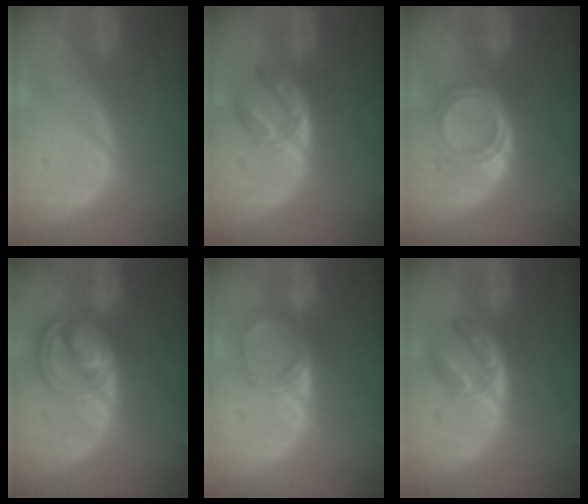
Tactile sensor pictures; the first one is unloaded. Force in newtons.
{"total": 5.9, "press": 4.8, "slide": 3.5}
{"total": 5.3, "press": 4.5, "slide": 2.6}
{"total": 8.5, "press": 7.2, "slide": 4.5}
{"total": 5.0, "press": 4.6, "slide": 1.9}
{"total": 5.9, "press": 4.8, "slide": 3.5}